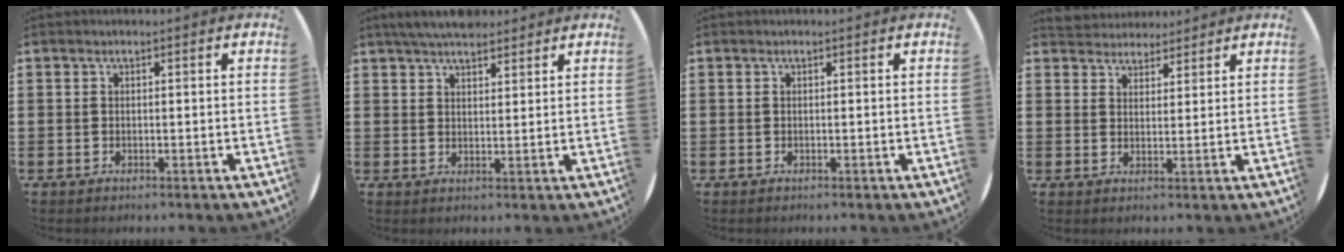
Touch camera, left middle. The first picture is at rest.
{"total": 4.5, "force": [4.1, 1.1, 1.5], "torque": [-0.038, -0.008, 0.075]}
{"total": 0.0}
{"total": 3.6, "force": [3.4, 1.1, -0.2], "torque": [-0.007, -0.008, 0.065]}